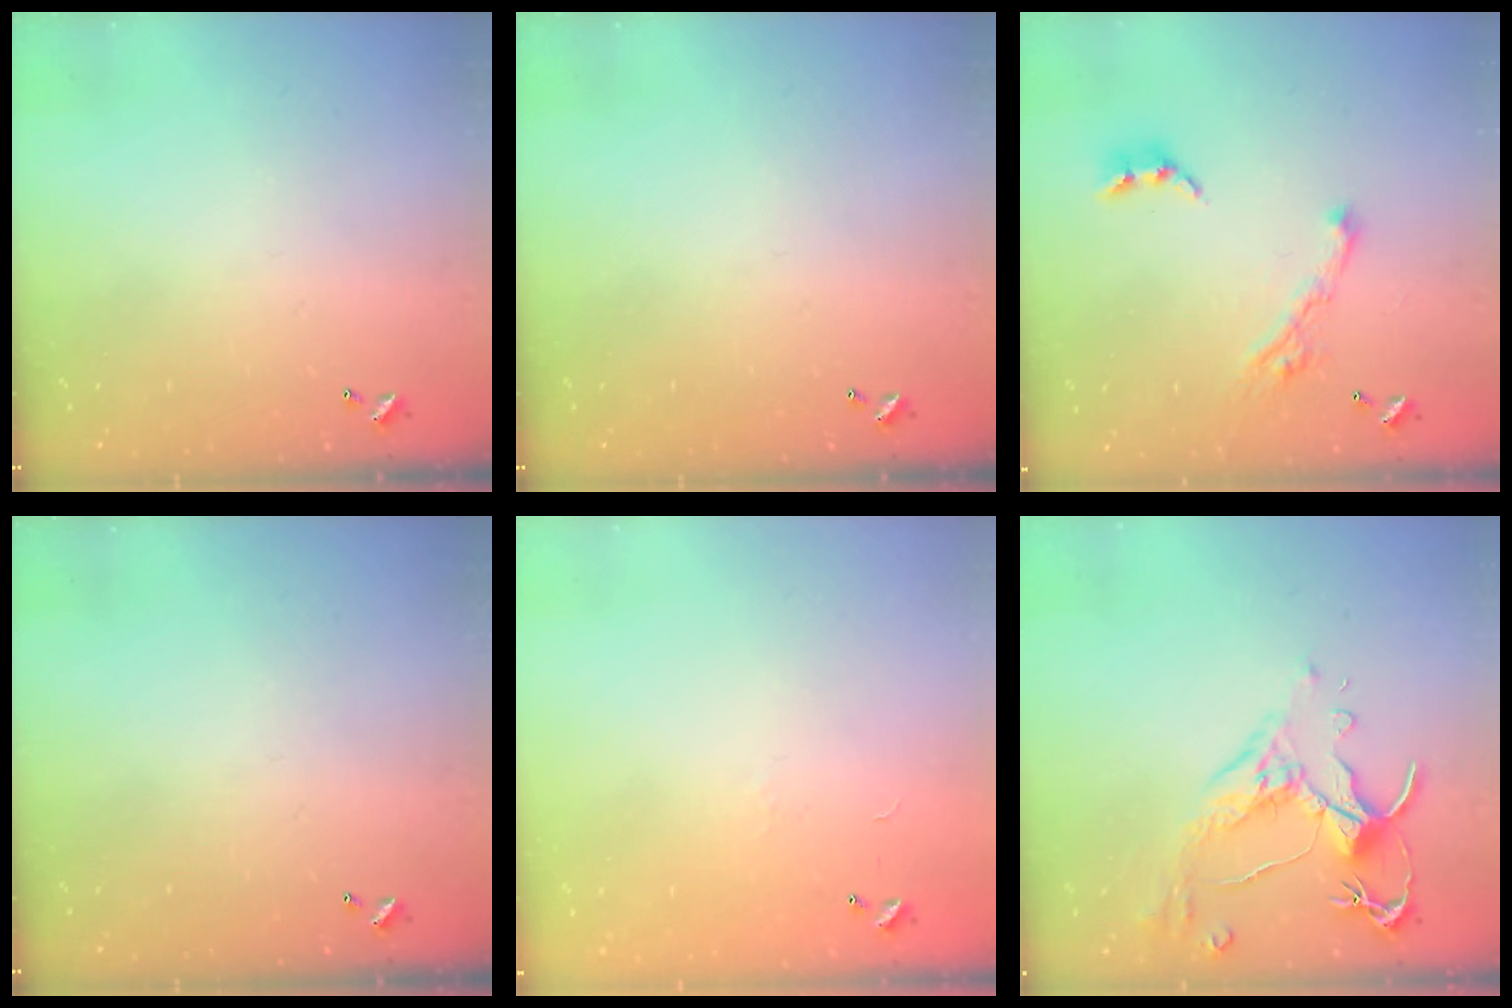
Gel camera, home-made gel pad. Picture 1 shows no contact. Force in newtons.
{"total": 0.0}
{"total": 7.8, "press": 7.7, "slide": 0.9}
{"total": 0.0}
{"total": 6.9, "press": 6.9, "slide": 0.9}
{"total": 2.6, "press": 2.2, "slide": 1.3}